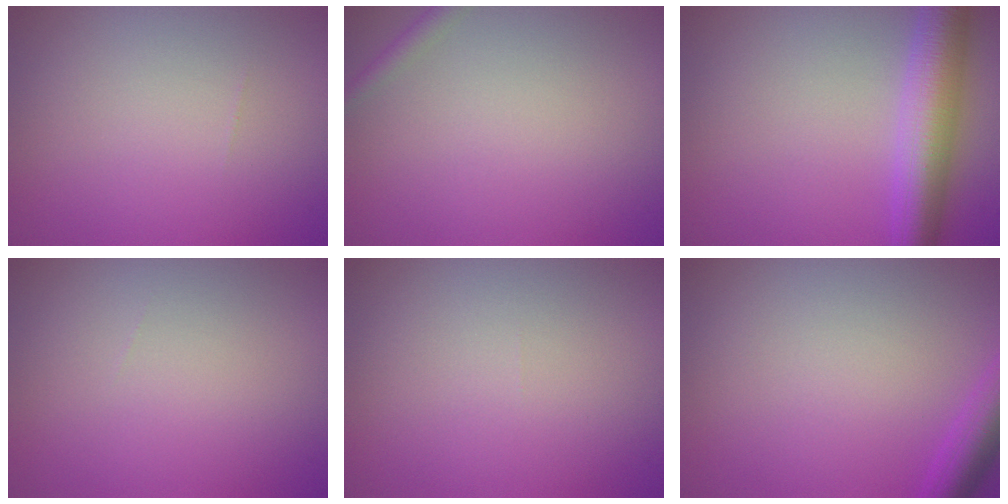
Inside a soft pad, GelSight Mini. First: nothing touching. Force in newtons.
{"total": 1.2, "press": 1.2, "slide": 0.0}
{"total": 6.6, "press": 6.6, "slide": 0.1}
{"total": 0.0}
{"total": 0.0}
{"total": 3.5, "press": 3.5, "slide": 0.2}